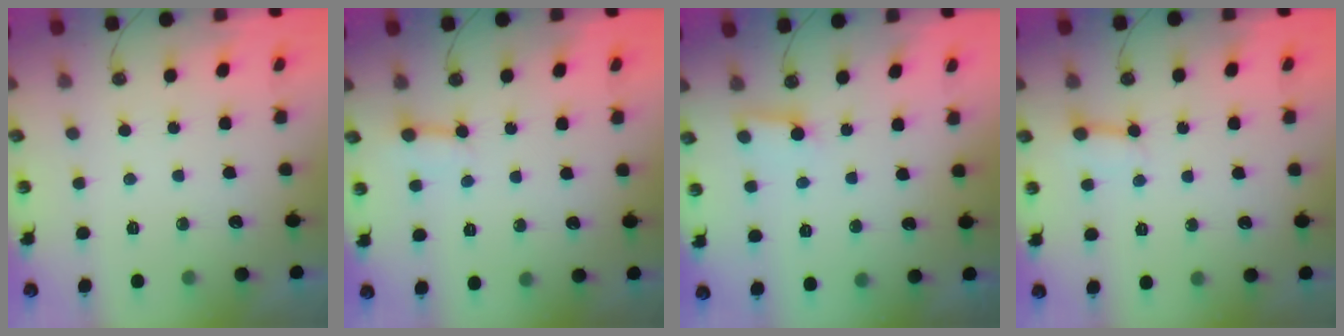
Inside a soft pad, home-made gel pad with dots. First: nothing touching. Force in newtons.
{"total": 3.3, "press": 3.2, "slide": 0.4}
{"total": 2.6, "press": 2.6, "slide": 0.3}
{"total": 2.5, "press": 2.5, "slide": 0.2}